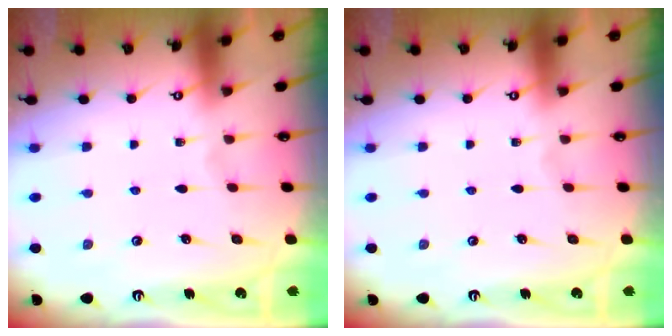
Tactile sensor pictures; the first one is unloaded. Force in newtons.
{"total": 0.0}